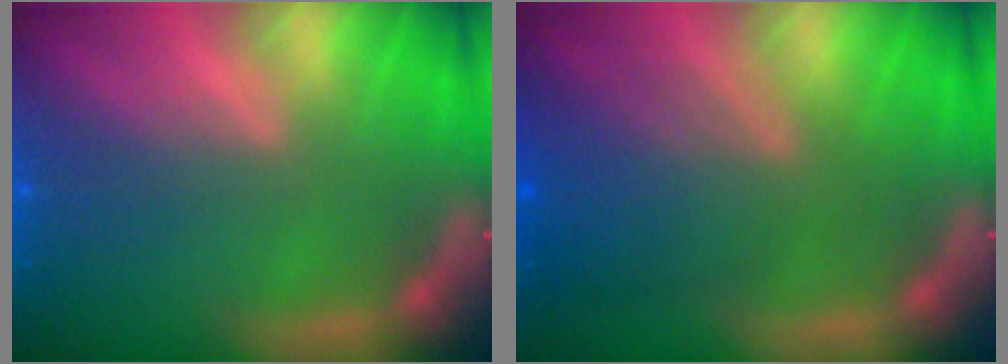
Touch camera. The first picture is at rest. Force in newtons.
{"total": 6.1}